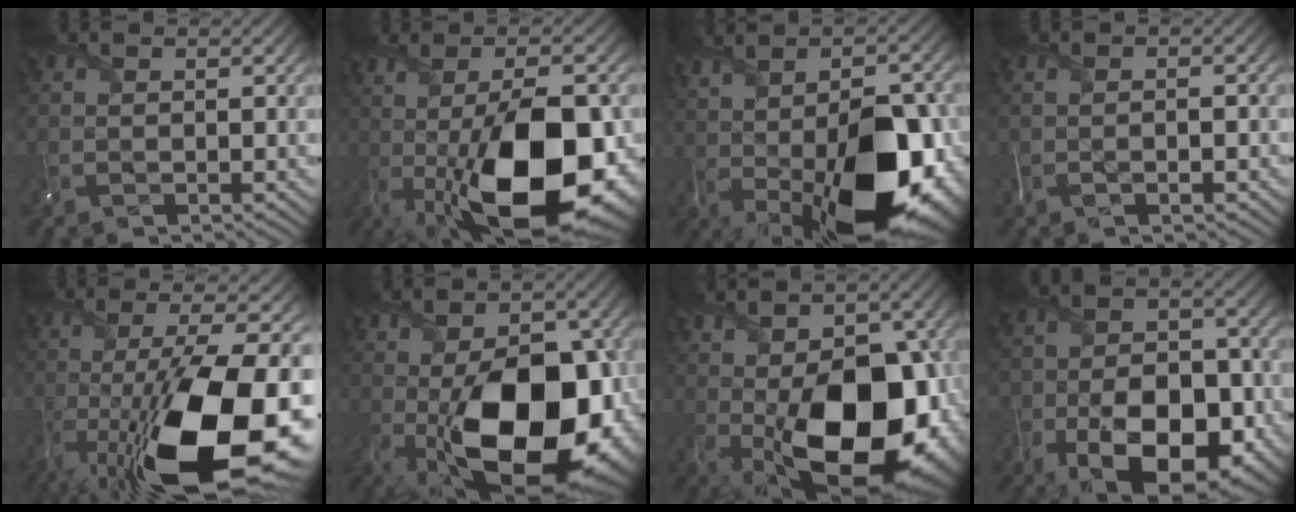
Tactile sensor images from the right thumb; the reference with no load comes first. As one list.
[{"total": 19.8, "force": [-4.6, 7.9, 17.5], "torque": [-0.257, -0.013, -0.068]}, {"total": 19.2, "force": [-2.6, 9.5, 16.5], "torque": [-0.217, -0.014, -0.013]}, {"total": 2.1, "force": [-1.0, 0.6, 1.8], "torque": [-0.020, -0.001, -0.015]}, {"total": 18.7, "force": [-6.8, 4.9, 16.7], "torque": [-0.279, -0.014, -0.116]}, {"total": 20.2, "force": [-4.2, 11.0, 16.4], "torque": [-0.229, -0.024, -0.057]}, {"total": 19.1, "force": [-2.2, 10.6, 15.7], "torque": [-0.213, -0.032, -0.019]}, {"total": 17.0, "force": [-8.3, 10.6, 10.4], "torque": [-0.140, -0.031, -0.137]}]